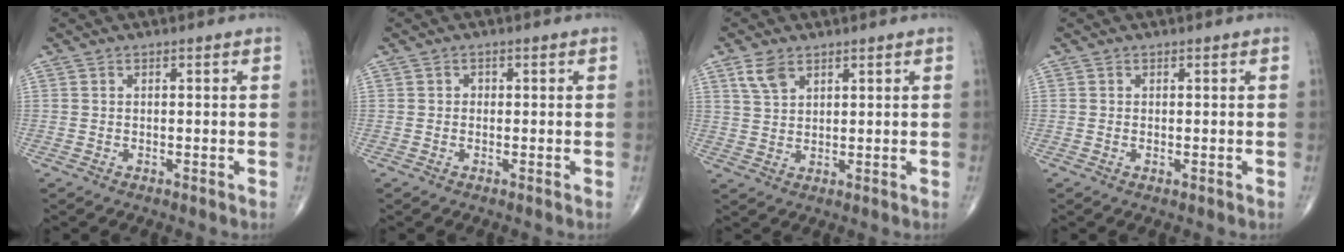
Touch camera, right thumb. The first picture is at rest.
{"total": 0.7, "force": [0.0, 0.7, 0.3], "torque": [0.002, 0.002, -0.003]}
{"total": 4.4, "force": [2.6, 2.5, 2.5], "torque": [-0.043, -0.007, 0.056]}
{"total": 0.5, "force": [-0.1, 0.3, 0.4], "torque": [-0.010, -0.002, -0.001]}